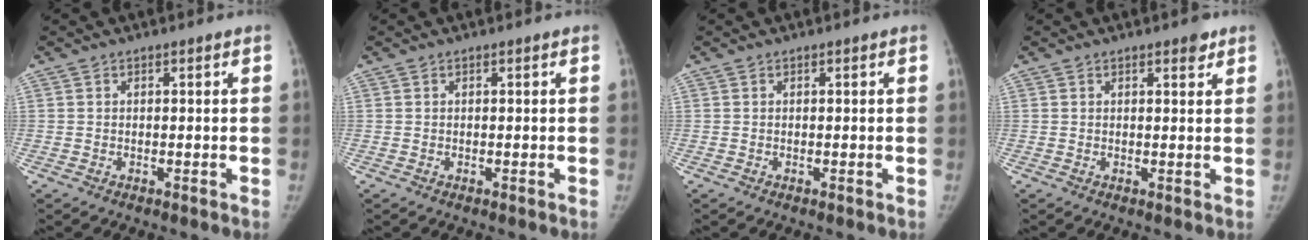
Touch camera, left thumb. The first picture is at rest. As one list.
[{"total": 0.0}, {"total": 0.0}, {"total": 2.1, "force": [1.4, 0.8, 1.3], "torque": [-0.010, -0.007, 0.018]}]